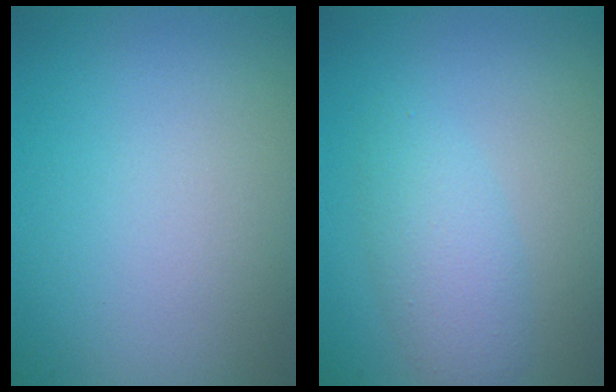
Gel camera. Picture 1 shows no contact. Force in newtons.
{"total": 2.8, "press": 2.8, "slide": 0.1}